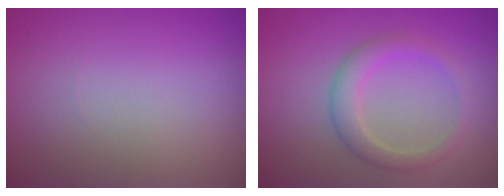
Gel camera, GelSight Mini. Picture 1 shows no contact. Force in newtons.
{"total": 2.8, "press": 2.8, "slide": 0.2}